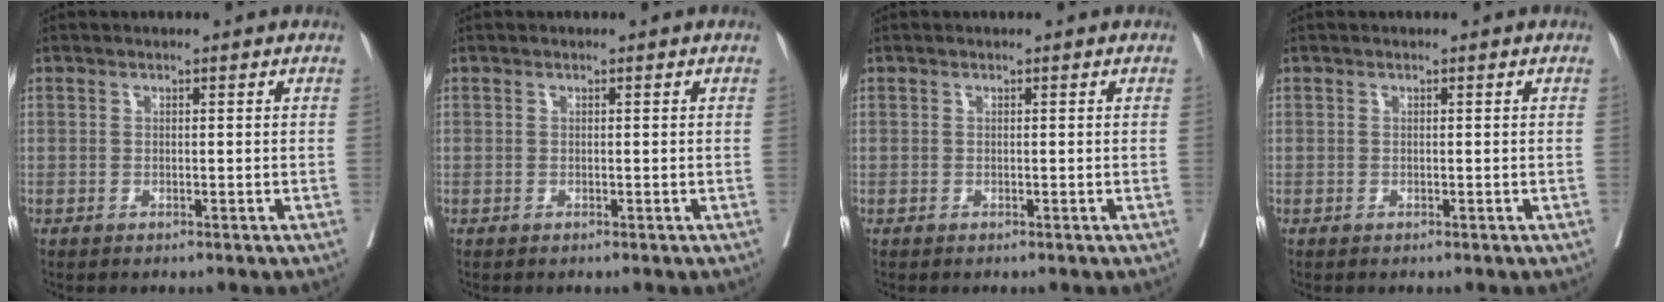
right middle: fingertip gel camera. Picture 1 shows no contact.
{"total": 0.0}
{"total": 0.0}
{"total": 0.0}